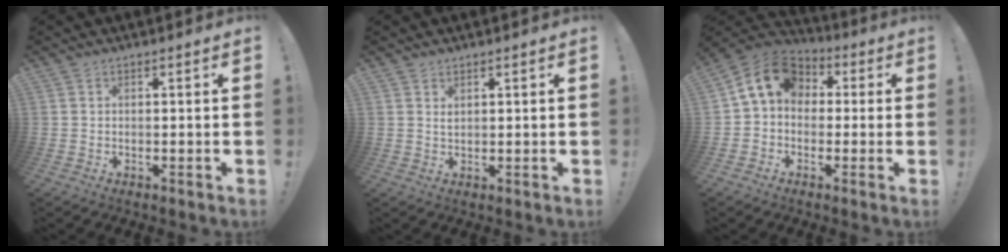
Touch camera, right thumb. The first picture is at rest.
{"total": 1.3, "force": [1.1, 0.6, 0.5], "torque": [-0.004, -0.005, 0.019]}
{"total": 11.2, "force": [2.1, 8.9, 6.5], "torque": [-0.103, 0.009, 0.044]}